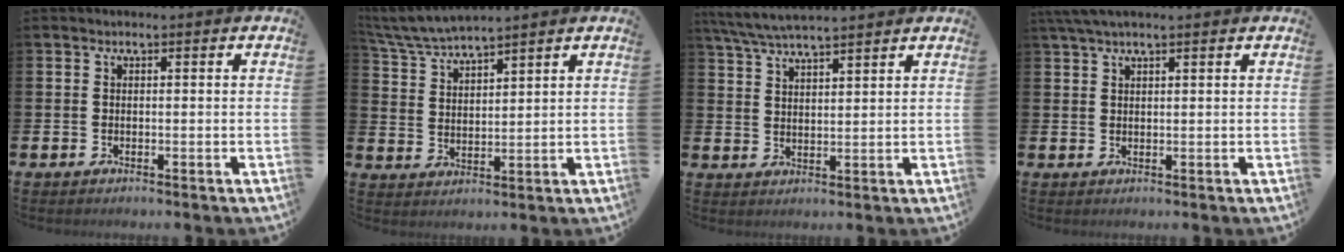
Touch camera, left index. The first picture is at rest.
{"total": 5.9, "force": [5.8, 0.3, 1.1], "torque": [-0.046, -0.032, 0.103]}
{"total": 5.5, "force": [5.2, 0.3, 1.8], "torque": [-0.051, -0.017, 0.095]}
{"total": 2.9, "force": [2.2, 0.4, 1.8], "torque": [-0.041, 0.003, 0.041]}